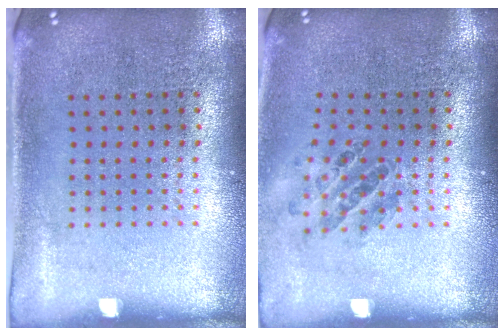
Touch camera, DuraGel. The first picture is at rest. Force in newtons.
{"total": 0.9, "press": 0.9, "slide": 0.1}